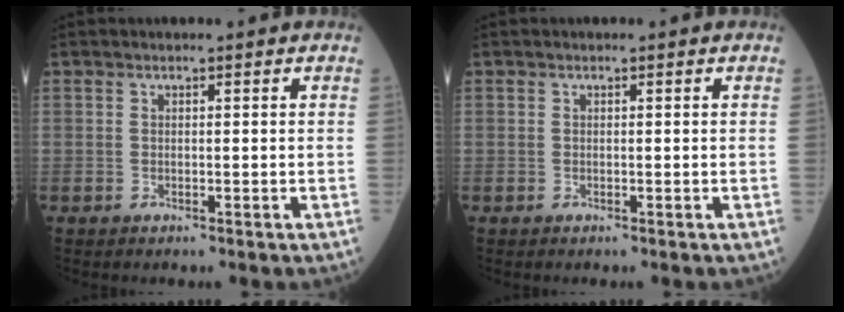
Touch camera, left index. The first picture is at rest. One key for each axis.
{"total": 0.0}